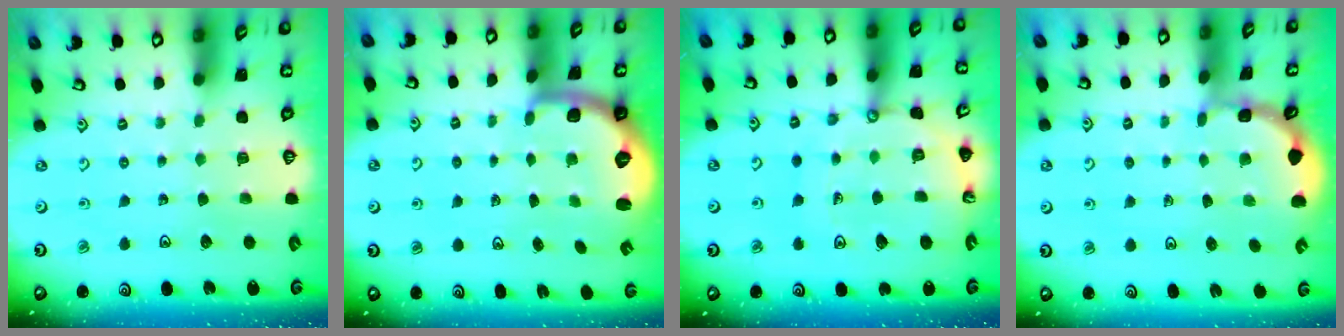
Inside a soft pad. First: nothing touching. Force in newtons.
{"total": 1.9, "press": 1.8, "slide": 0.4}
{"total": 12.9, "press": 12.8, "slide": 1.6}
{"total": 1.7, "press": 1.7, "slide": 0.1}